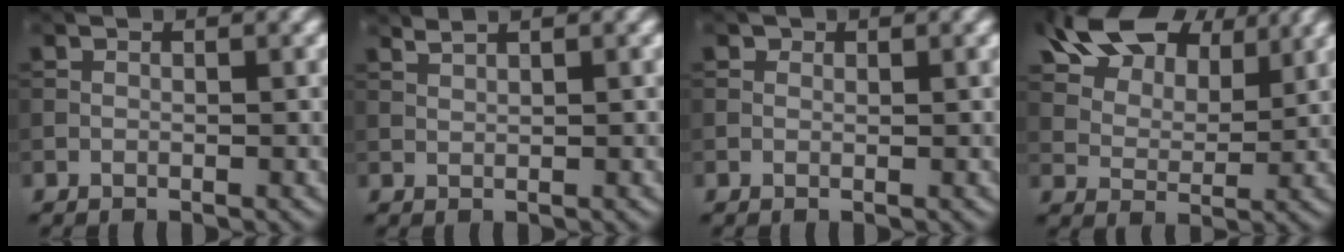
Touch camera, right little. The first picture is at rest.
{"total": 1.4, "force": [1.2, 0.3, 0.7], "torque": [-0.008, 0.001, 0.019]}
{"total": 0.5, "force": [0.4, 0.4, 0.1], "torque": [0.001, 0.000, 0.005]}
{"total": 10.3, "force": [6.5, 5.5, 5.8], "torque": [-0.123, 0.016, 0.118]}